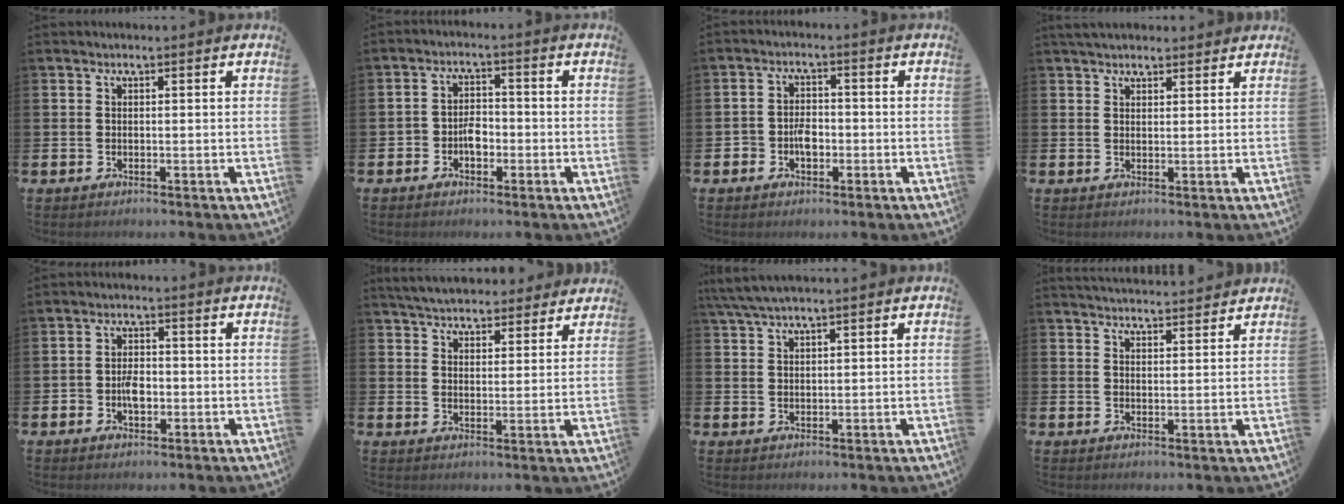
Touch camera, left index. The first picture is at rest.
{"total": 2.9, "force": [-1.2, 2.2, 1.5], "torque": [-0.023, 0.005, -0.029]}
{"total": 2.9, "force": [-0.9, 2.1, 1.8], "torque": [-0.019, -0.002, -0.022]}
{"total": 3.0, "force": [2.8, 0.8, 0.6], "torque": [-0.006, -0.009, 0.050]}
{"total": 3.1, "force": [-0.7, 2.0, 2.3], "torque": [-0.028, -0.003, -0.018]}
{"total": 5.4, "force": [5.3, 1.3, 0.5], "torque": [-0.025, -0.028, 0.094]}
{"total": 3.4, "force": [2.8, 0.4, 1.9], "torque": [-0.046, 0.000, 0.051]}
{"total": 3.3, "force": [3.3, 0.1, 0.0], "torque": [-0.005, -0.020, 0.061]}